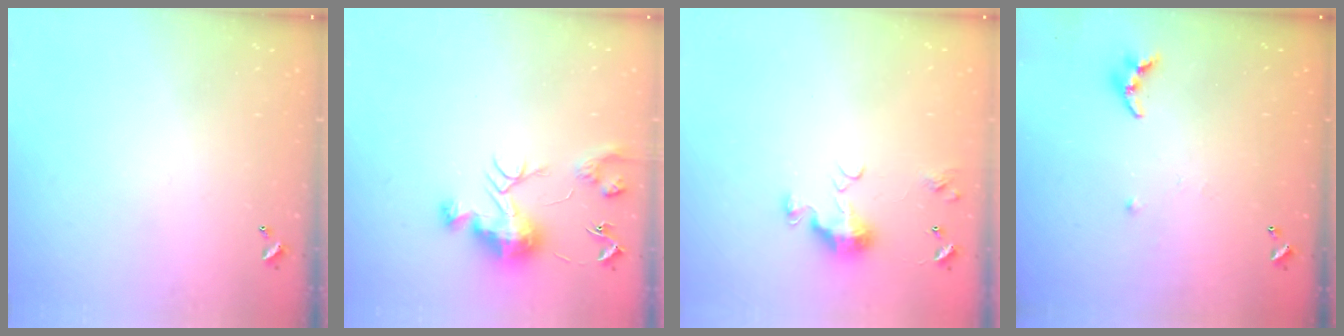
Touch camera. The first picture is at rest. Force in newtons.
{"total": 10.0, "press": 10.0, "slide": 0.6}
{"total": 6.6, "press": 6.5, "slide": 1.0}
{"total": 6.4, "press": 6.4, "slide": 0.5}